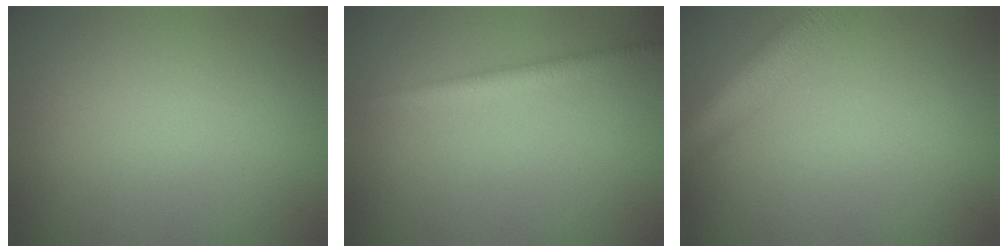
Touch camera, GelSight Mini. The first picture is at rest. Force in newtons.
{"total": 2.0, "press": 2.0, "slide": 0.0}
{"total": 5.3, "press": 5.3, "slide": 0.3}